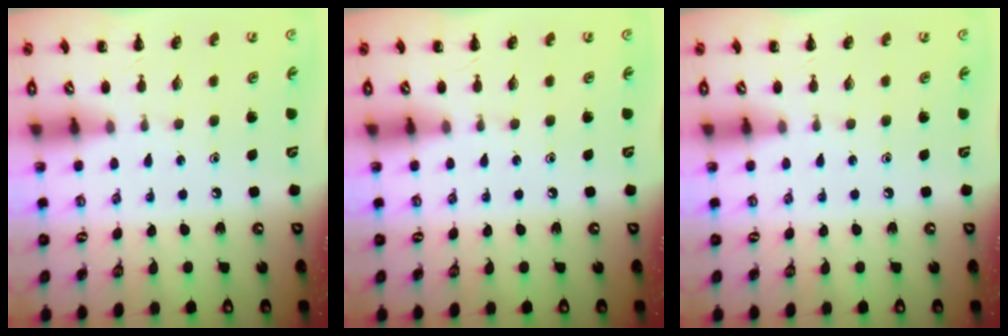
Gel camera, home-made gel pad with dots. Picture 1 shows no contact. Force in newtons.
{"total": 0.0}
{"total": 0.0}